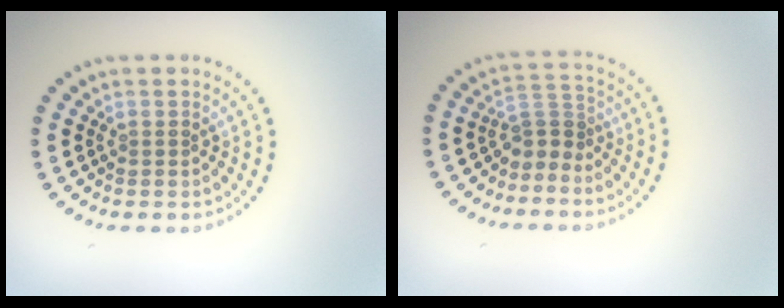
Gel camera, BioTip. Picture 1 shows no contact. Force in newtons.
{"total": 2.5, "press": 1.7, "slide": 1.8}